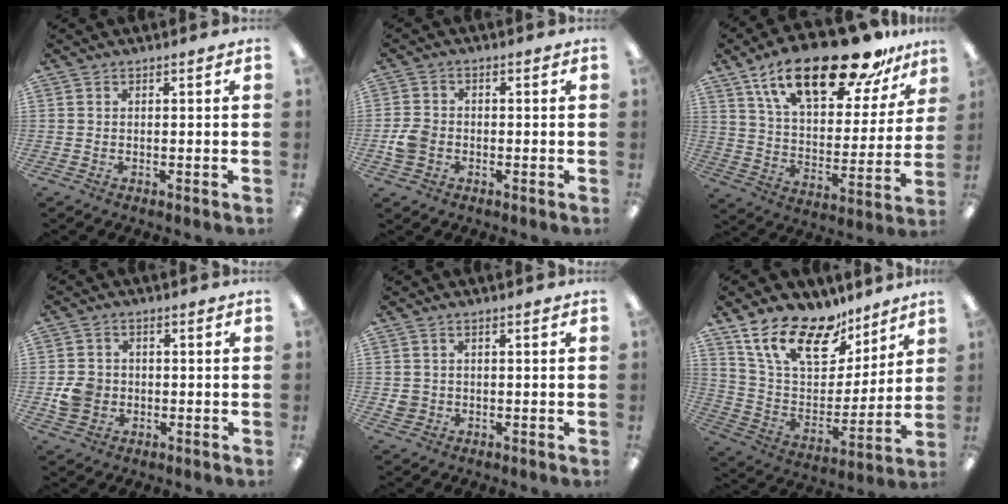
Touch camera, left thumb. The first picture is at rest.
{"total": 4.8, "force": [-1.3, 3.9, 2.5], "torque": [-0.047, 0.009, -0.022]}
{"total": 24.6, "force": [16.6, 9.4, 15.6], "torque": [-0.245, -0.097, 0.281]}
{"total": 5.9, "force": [-0.9, 5.3, 2.4], "torque": [-0.050, 0.009, -0.017]}
{"total": 2.5, "force": [0.2, 2.4, 0.6], "torque": [-0.005, 0.001, 0.001]}
{"total": 19.6, "force": [13.6, 9.6, 10.3], "torque": [-0.202, -0.072, 0.248]}